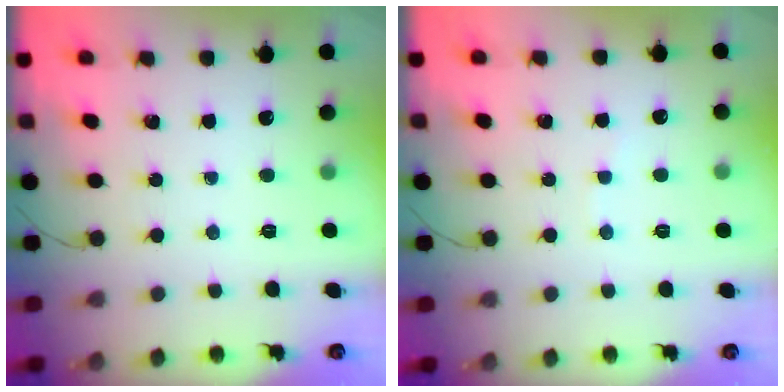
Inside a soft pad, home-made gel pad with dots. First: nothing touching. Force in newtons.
{"total": 2.9, "press": 2.9, "slide": 0.7}